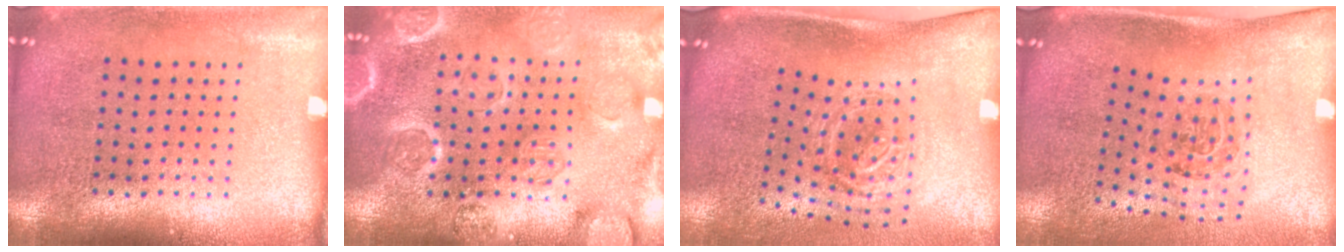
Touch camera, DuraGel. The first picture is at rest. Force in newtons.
{"total": 3.3, "press": 3.2, "slide": 0.9}
{"total": 1.8, "press": 1.2, "slide": 1.3}
{"total": 1.8, "press": 1.2, "slide": 1.4}